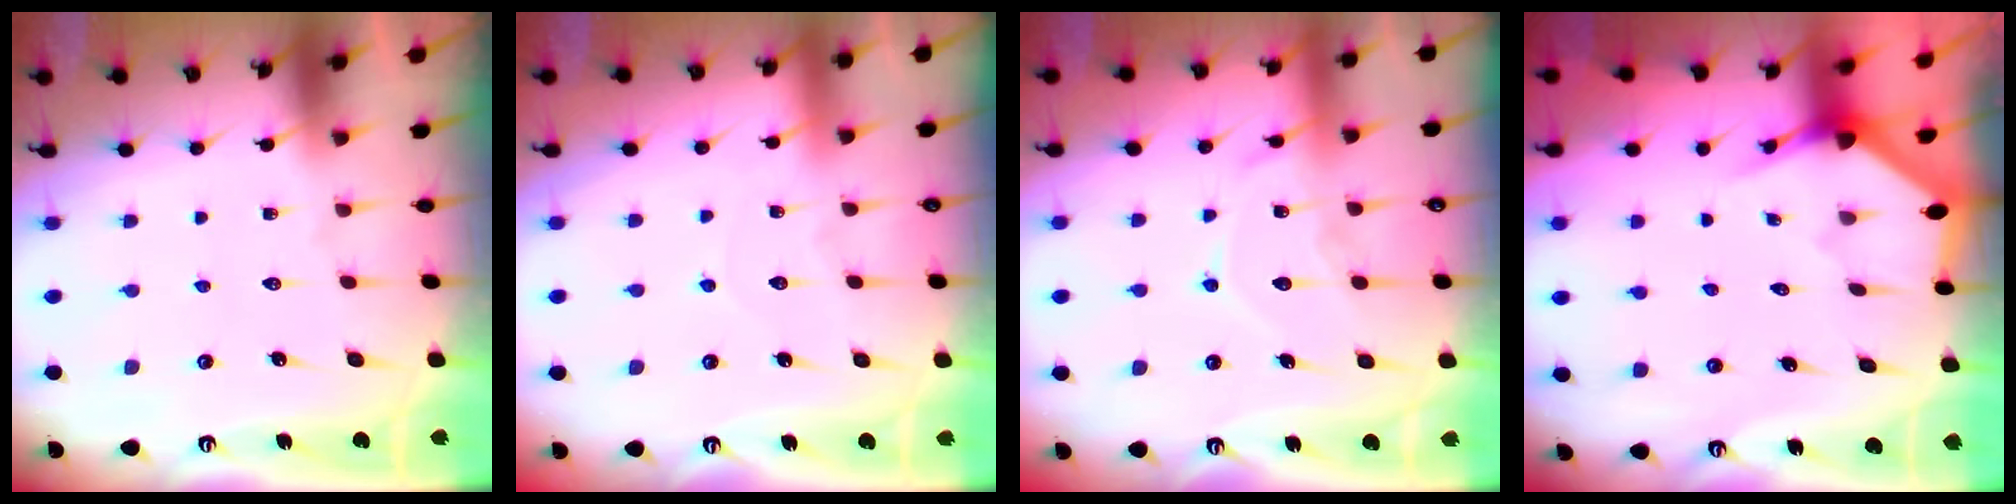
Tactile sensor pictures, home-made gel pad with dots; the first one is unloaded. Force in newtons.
{"total": 4.1, "press": 4.0, "slide": 0.3}
{"total": 12.0, "press": 12.0, "slide": 1.0}
{"total": 2.9, "press": 2.9, "slide": 0.2}